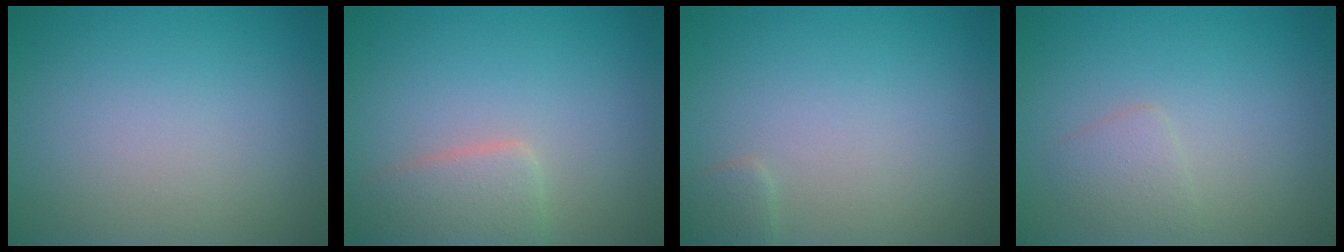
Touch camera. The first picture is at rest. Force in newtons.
{"total": 2.9, "press": 2.9, "slide": 0.3}
{"total": 1.0, "press": 1.0, "slide": 0.1}
{"total": 1.4, "press": 1.4, "slide": 0.1}